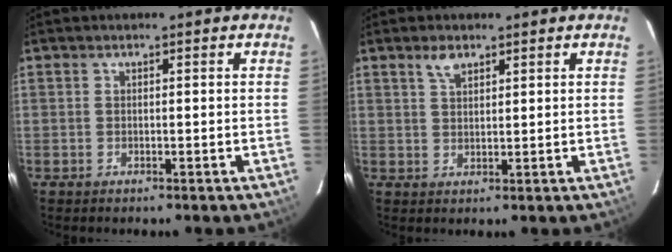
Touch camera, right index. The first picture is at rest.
{"total": 2.8, "force": [1.9, 1.3, 1.5], "torque": [-0.027, 0.006, 0.036]}